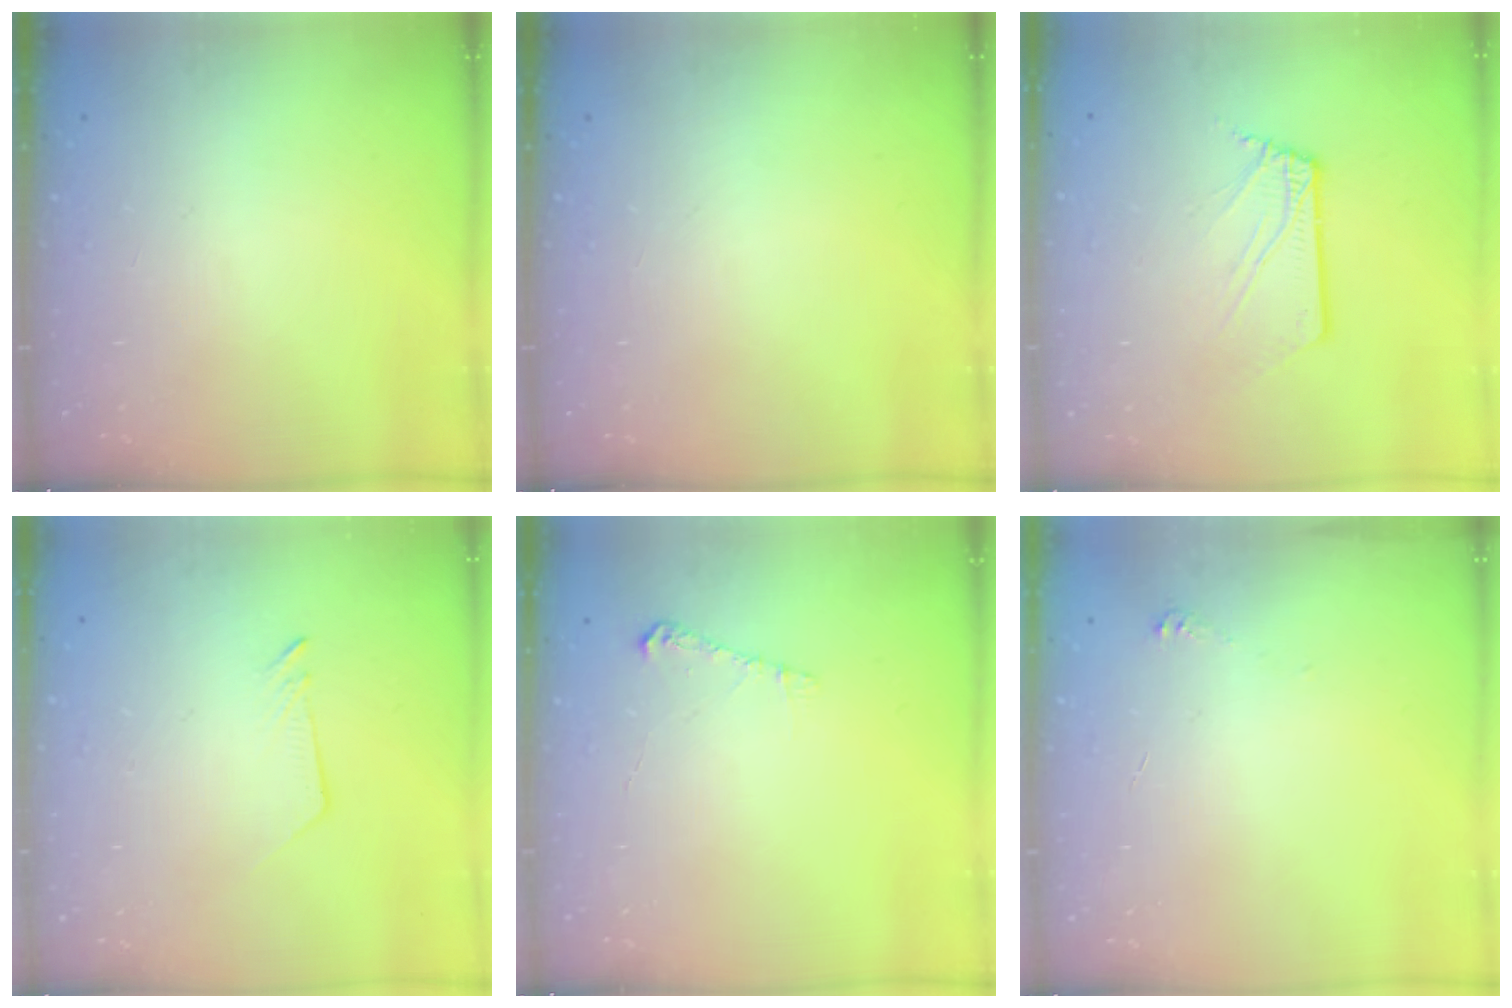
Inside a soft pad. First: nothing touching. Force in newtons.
{"total": 0.0}
{"total": 2.5, "press": 2.5, "slide": 0.3}
{"total": 2.5, "press": 2.5, "slide": 0.2}
{"total": 4.2, "press": 4.2, "slide": 0.5}
{"total": 2.5, "press": 2.5, "slide": 0.3}